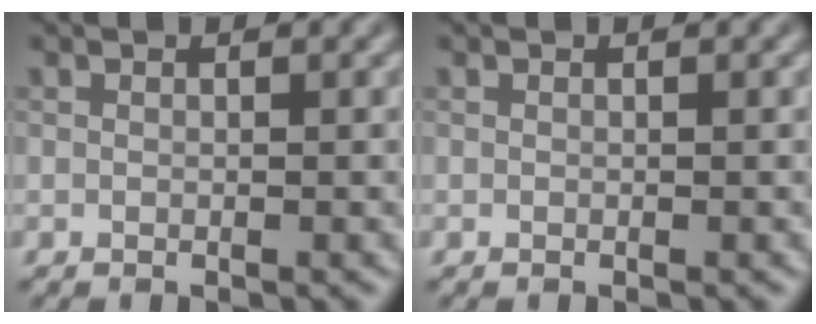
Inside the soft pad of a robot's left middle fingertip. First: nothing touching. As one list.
[{"total": 0.0}]